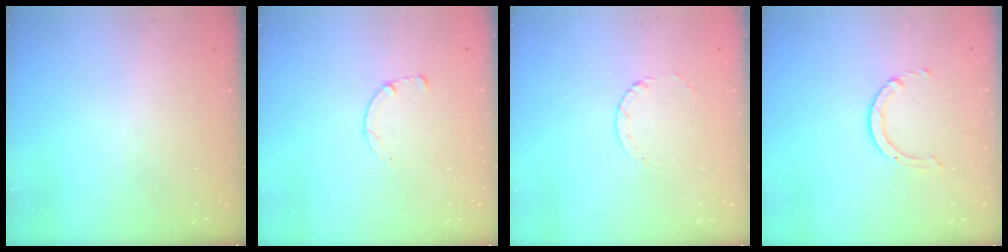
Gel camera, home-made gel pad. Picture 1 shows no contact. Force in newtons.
{"total": 2.6, "press": 2.5, "slide": 0.3}
{"total": 2.4, "press": 2.4, "slide": 0.3}
{"total": 2.5, "press": 2.5, "slide": 0.2}